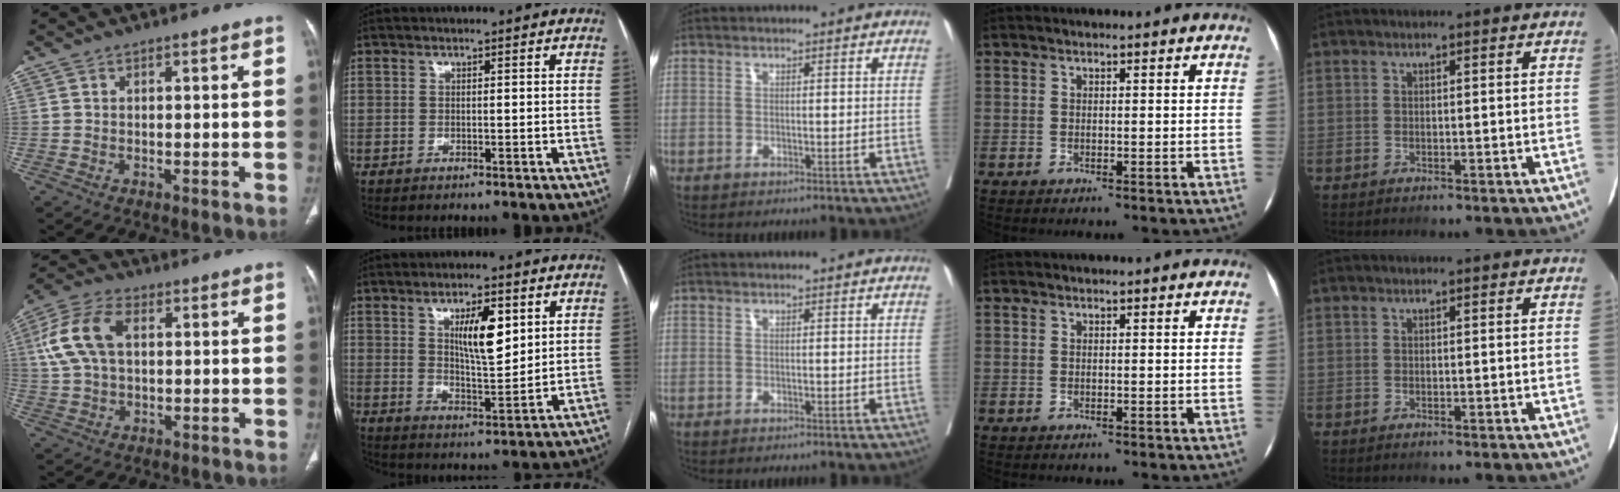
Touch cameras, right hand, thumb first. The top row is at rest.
{"thumb": {"total": 10.9, "force": [2.3, 6.5, 8.5], "torque": [-0.182, 0.024, 0.041]}, "index": {"total": 8.6, "force": [3.3, 2.5, 7.5], "torque": [-0.126, -0.001, 0.060]}}